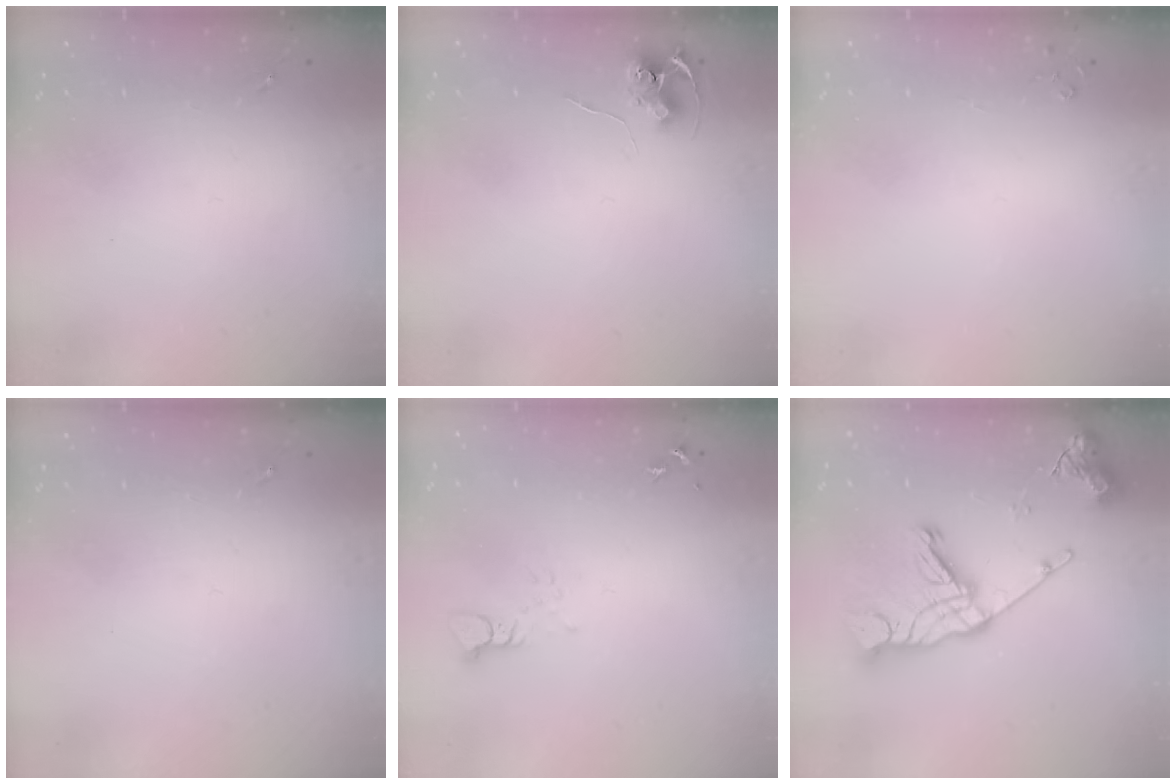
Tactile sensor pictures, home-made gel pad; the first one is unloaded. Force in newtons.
{"total": 6.9, "press": 6.9, "slide": 0.5}
{"total": 2.7, "press": 2.7, "slide": 0.3}
{"total": 0.0}
{"total": 3.1, "press": 3.1, "slide": 0.3}
{"total": 18.6, "press": 18.5, "slide": 1.4}